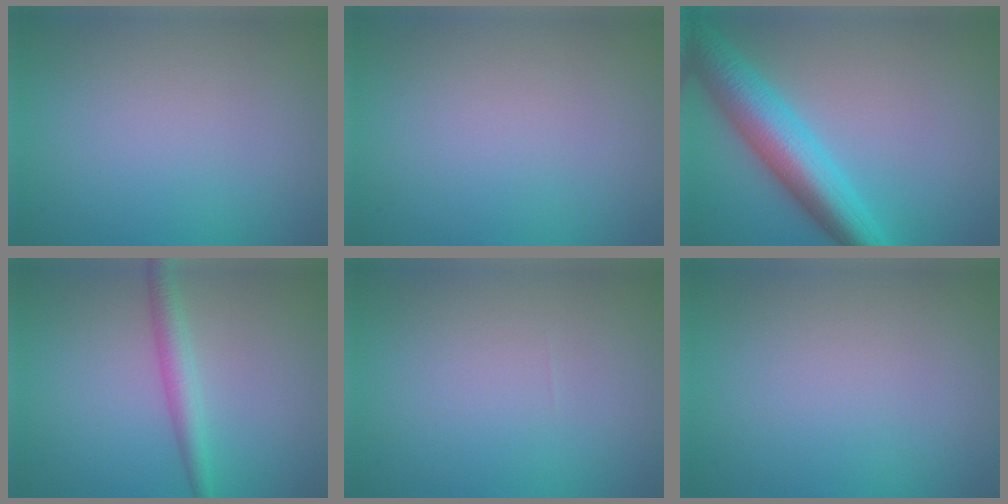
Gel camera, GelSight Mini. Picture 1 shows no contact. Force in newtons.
{"total": 0.0}
{"total": 7.8, "press": 7.8, "slide": 0.2}
{"total": 2.5, "press": 2.5, "slide": 0.0}
{"total": 0.0}
{"total": 0.0}